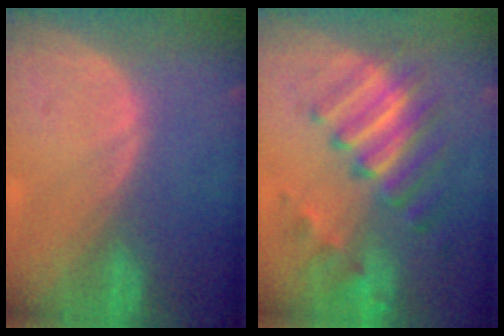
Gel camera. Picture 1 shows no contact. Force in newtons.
{"total": 8.9, "press": 8.5, "slide": 2.7}